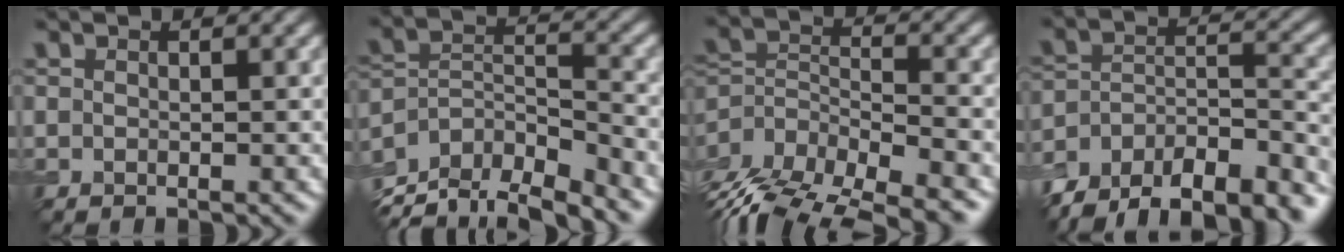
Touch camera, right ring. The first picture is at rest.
{"total": 9.3, "force": [-7.5, 3.5, 4.1], "torque": [-0.085, 0.007, -0.120]}
{"total": 12.0, "force": [-9.0, 6.1, 5.1], "torque": [-0.114, 0.005, -0.104]}
{"total": 13.0, "force": [-10.7, 5.0, 5.3], "torque": [-0.097, 0.012, -0.157]}